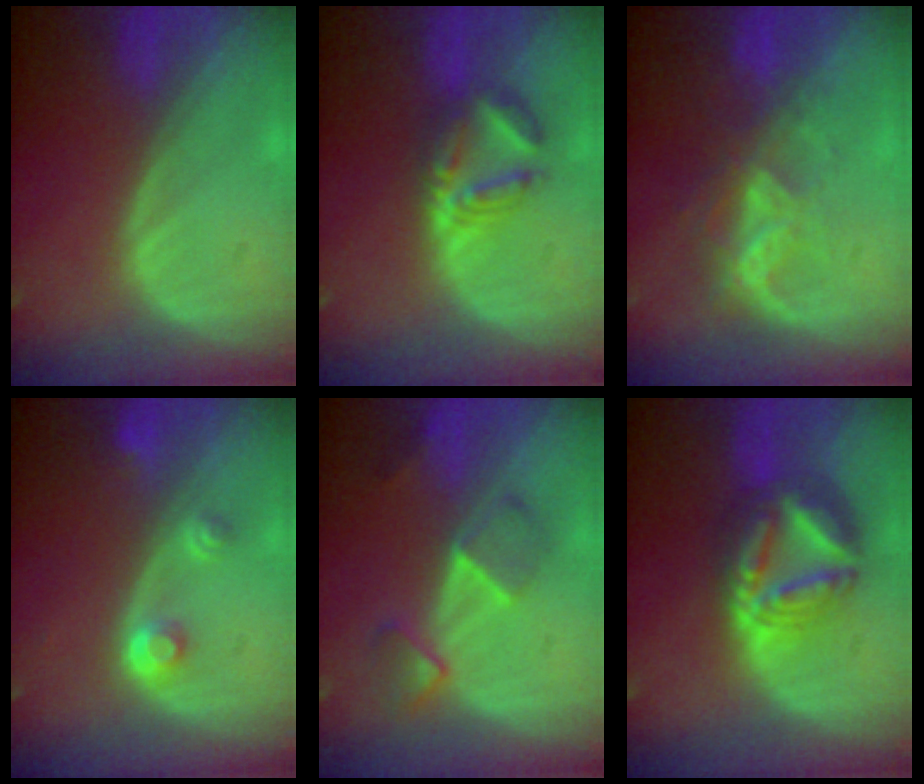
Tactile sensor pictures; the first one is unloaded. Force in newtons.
{"total": 5.8, "press": 5.7, "slide": 1.2}
{"total": 6.8, "press": 6.2, "slide": 2.8}
{"total": 3.0, "press": 2.8, "slide": 1.0}
{"total": 5.5, "press": 5.2, "slide": 1.7}
{"total": 9.1, "press": 9.0, "slide": 0.8}